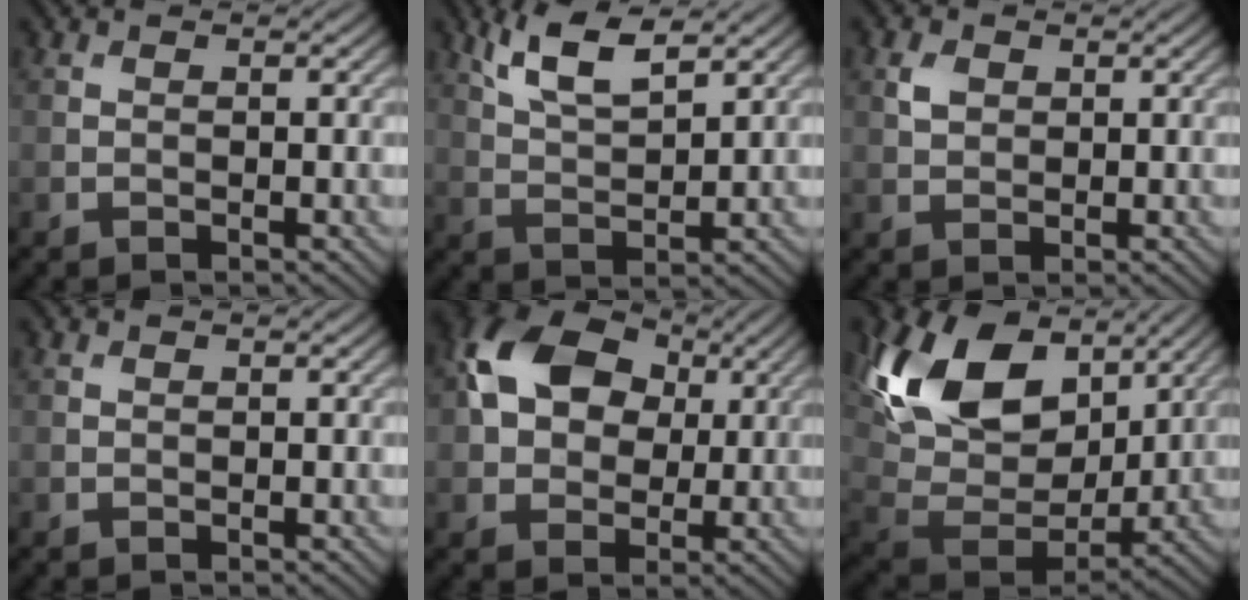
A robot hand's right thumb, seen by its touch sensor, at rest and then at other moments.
{"total": 6.9, "force": [4.4, 2.0, 4.9], "torque": [-0.112, 0.003, 0.091]}
{"total": 2.0, "force": [0.9, 1.4, 1.1], "torque": [-0.026, 0.003, 0.016]}
{"total": 0.0}
{"total": 12.2, "force": [3.2, 8.9, 7.7], "torque": [-0.165, 0.024, 0.045]}
{"total": 18.3, "force": [7.7, 11.7, 11.8], "torque": [-0.267, 0.023, 0.151]}